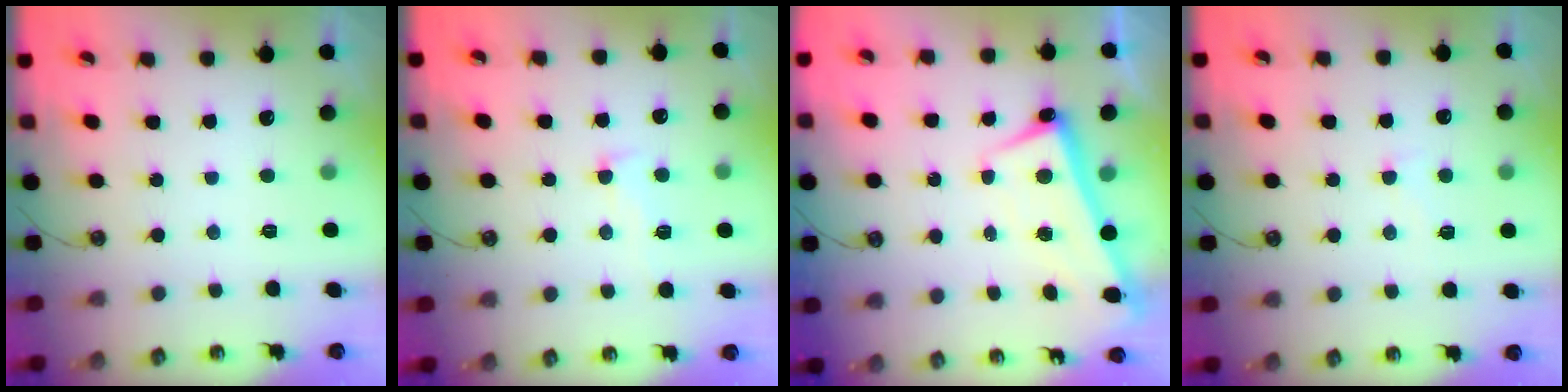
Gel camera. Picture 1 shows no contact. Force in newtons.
{"total": 2.4, "press": 2.2, "slide": 1.0}
{"total": 2.6, "press": 2.5, "slide": 0.7}
{"total": 0.8, "press": 0.4, "slide": 0.6}